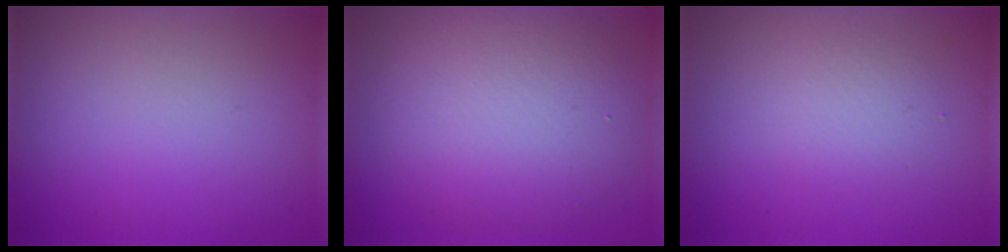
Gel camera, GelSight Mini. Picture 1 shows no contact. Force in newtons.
{"total": 7.8, "press": 7.7, "slide": 0.5}
{"total": 1.9, "press": 1.9, "slide": 0.1}